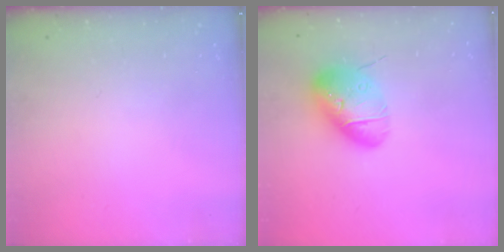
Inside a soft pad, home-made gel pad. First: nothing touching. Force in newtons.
{"total": 14.9, "press": 14.8, "slide": 1.9}